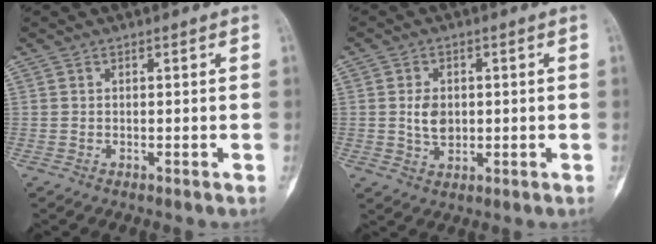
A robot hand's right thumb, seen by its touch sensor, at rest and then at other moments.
{"total": 4.7, "force": [0.2, 3.5, 3.2], "torque": [-0.042, -0.002, 0.008]}